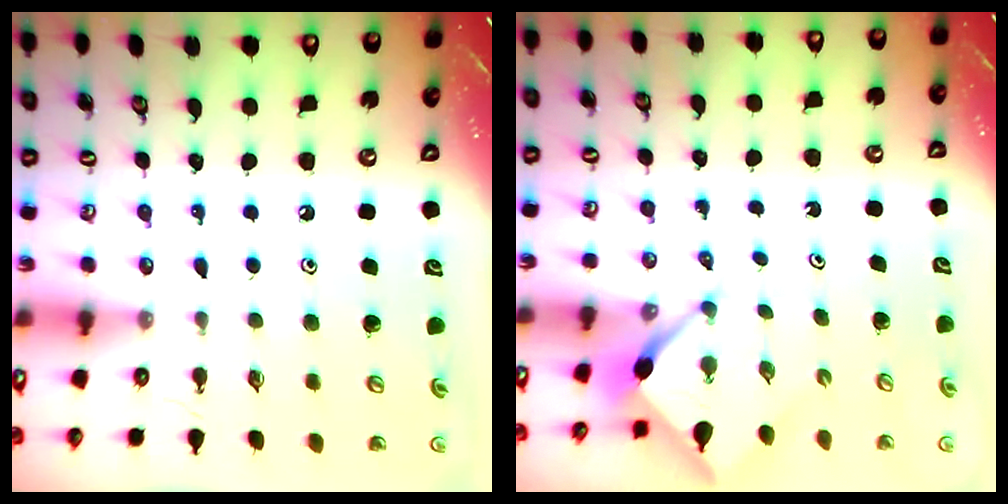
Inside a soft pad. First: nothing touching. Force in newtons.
{"total": 2.5, "press": 2.4, "slide": 0.3}